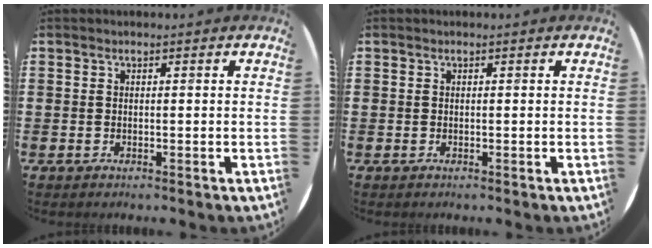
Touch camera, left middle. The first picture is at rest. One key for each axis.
{"total": 0.0}